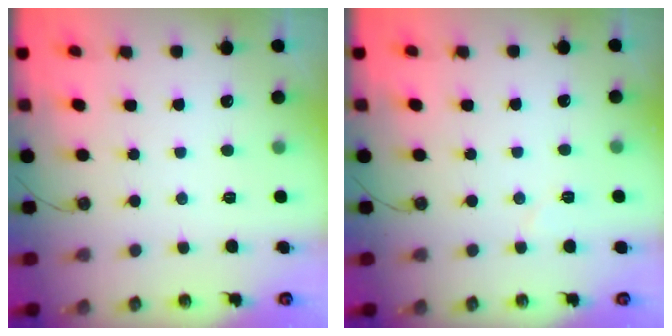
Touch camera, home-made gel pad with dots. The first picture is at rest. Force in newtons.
{"total": 3.7, "press": 3.6, "slide": 0.8}